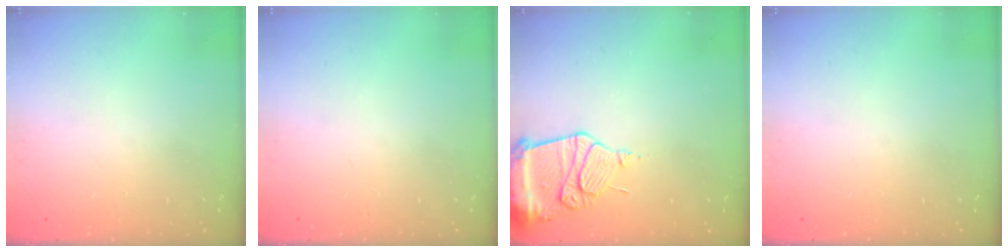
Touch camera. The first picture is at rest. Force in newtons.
{"total": 0.0}
{"total": 13.6, "press": 13.5, "slide": 1.5}
{"total": 0.0}